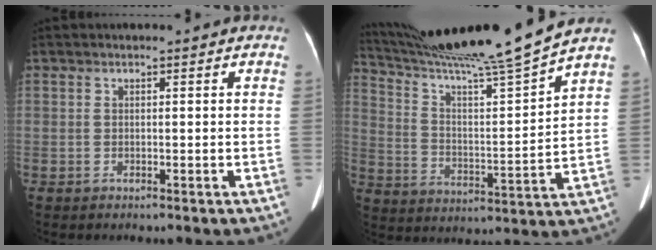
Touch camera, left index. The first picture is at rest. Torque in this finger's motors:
{"motor_torque": [-0.17, -0.64, 0.01, 0.03]}